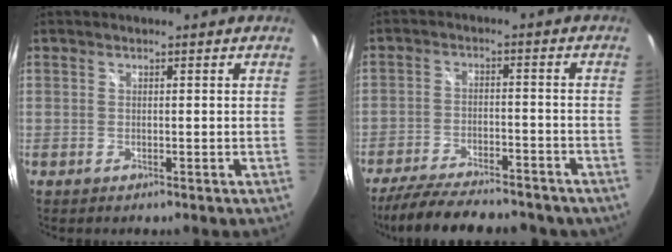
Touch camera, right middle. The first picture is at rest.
{"total": 20.0, "force": [-16.4, 6.2, 9.6], "torque": [-0.191, -0.030, -0.233]}